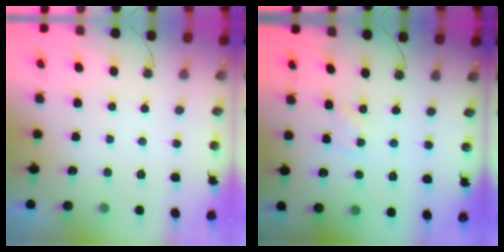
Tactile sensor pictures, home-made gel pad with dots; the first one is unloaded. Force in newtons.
{"total": 2.2, "press": 2.2, "slide": 0.4}